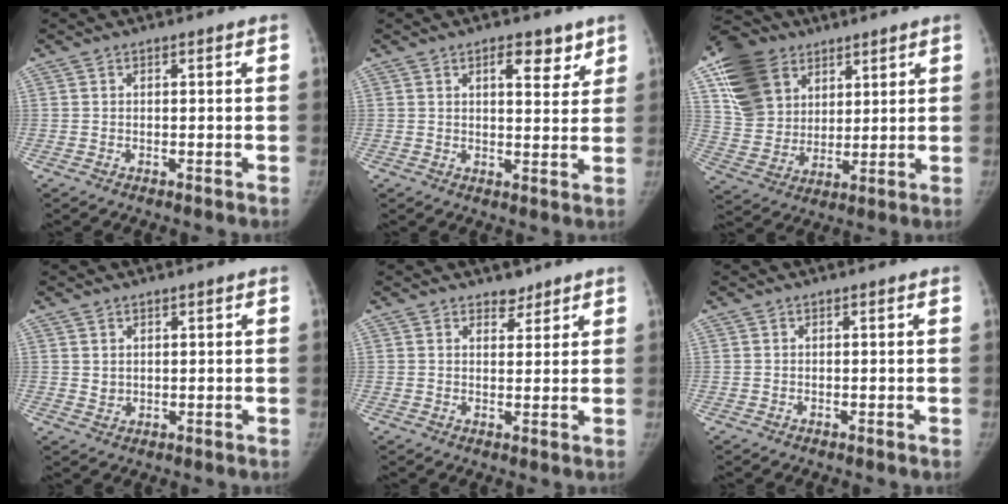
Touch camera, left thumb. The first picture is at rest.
{"total": 5.8, "force": [3.5, 2.6, 3.9], "torque": [-0.030, -0.020, 0.048]}
{"total": 16.9, "force": [8.0, 12.8, 7.5], "torque": [-0.126, -0.012, 0.151]}
{"total": 1.9, "force": [1.0, 1.5, 0.5], "torque": [0.003, -0.008, 0.019]}
{"total": 2.7, "force": [2.2, 1.5, 0.5], "torque": [0.011, -0.015, 0.030]}
{"total": 0.0}